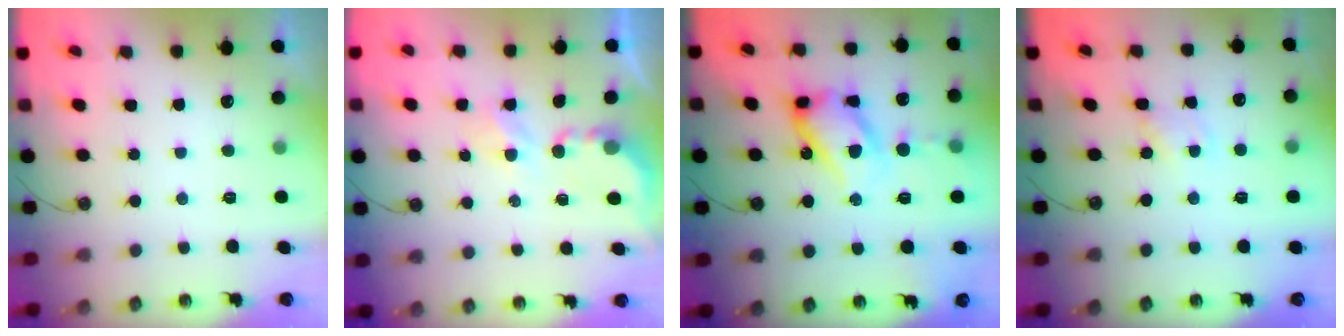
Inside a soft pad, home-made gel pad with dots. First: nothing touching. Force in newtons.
{"total": 4.0, "press": 4.0, "slide": 0.3}
{"total": 17.7, "press": 17.6, "slide": 1.9}
{"total": 2.6, "press": 2.5, "slide": 0.4}